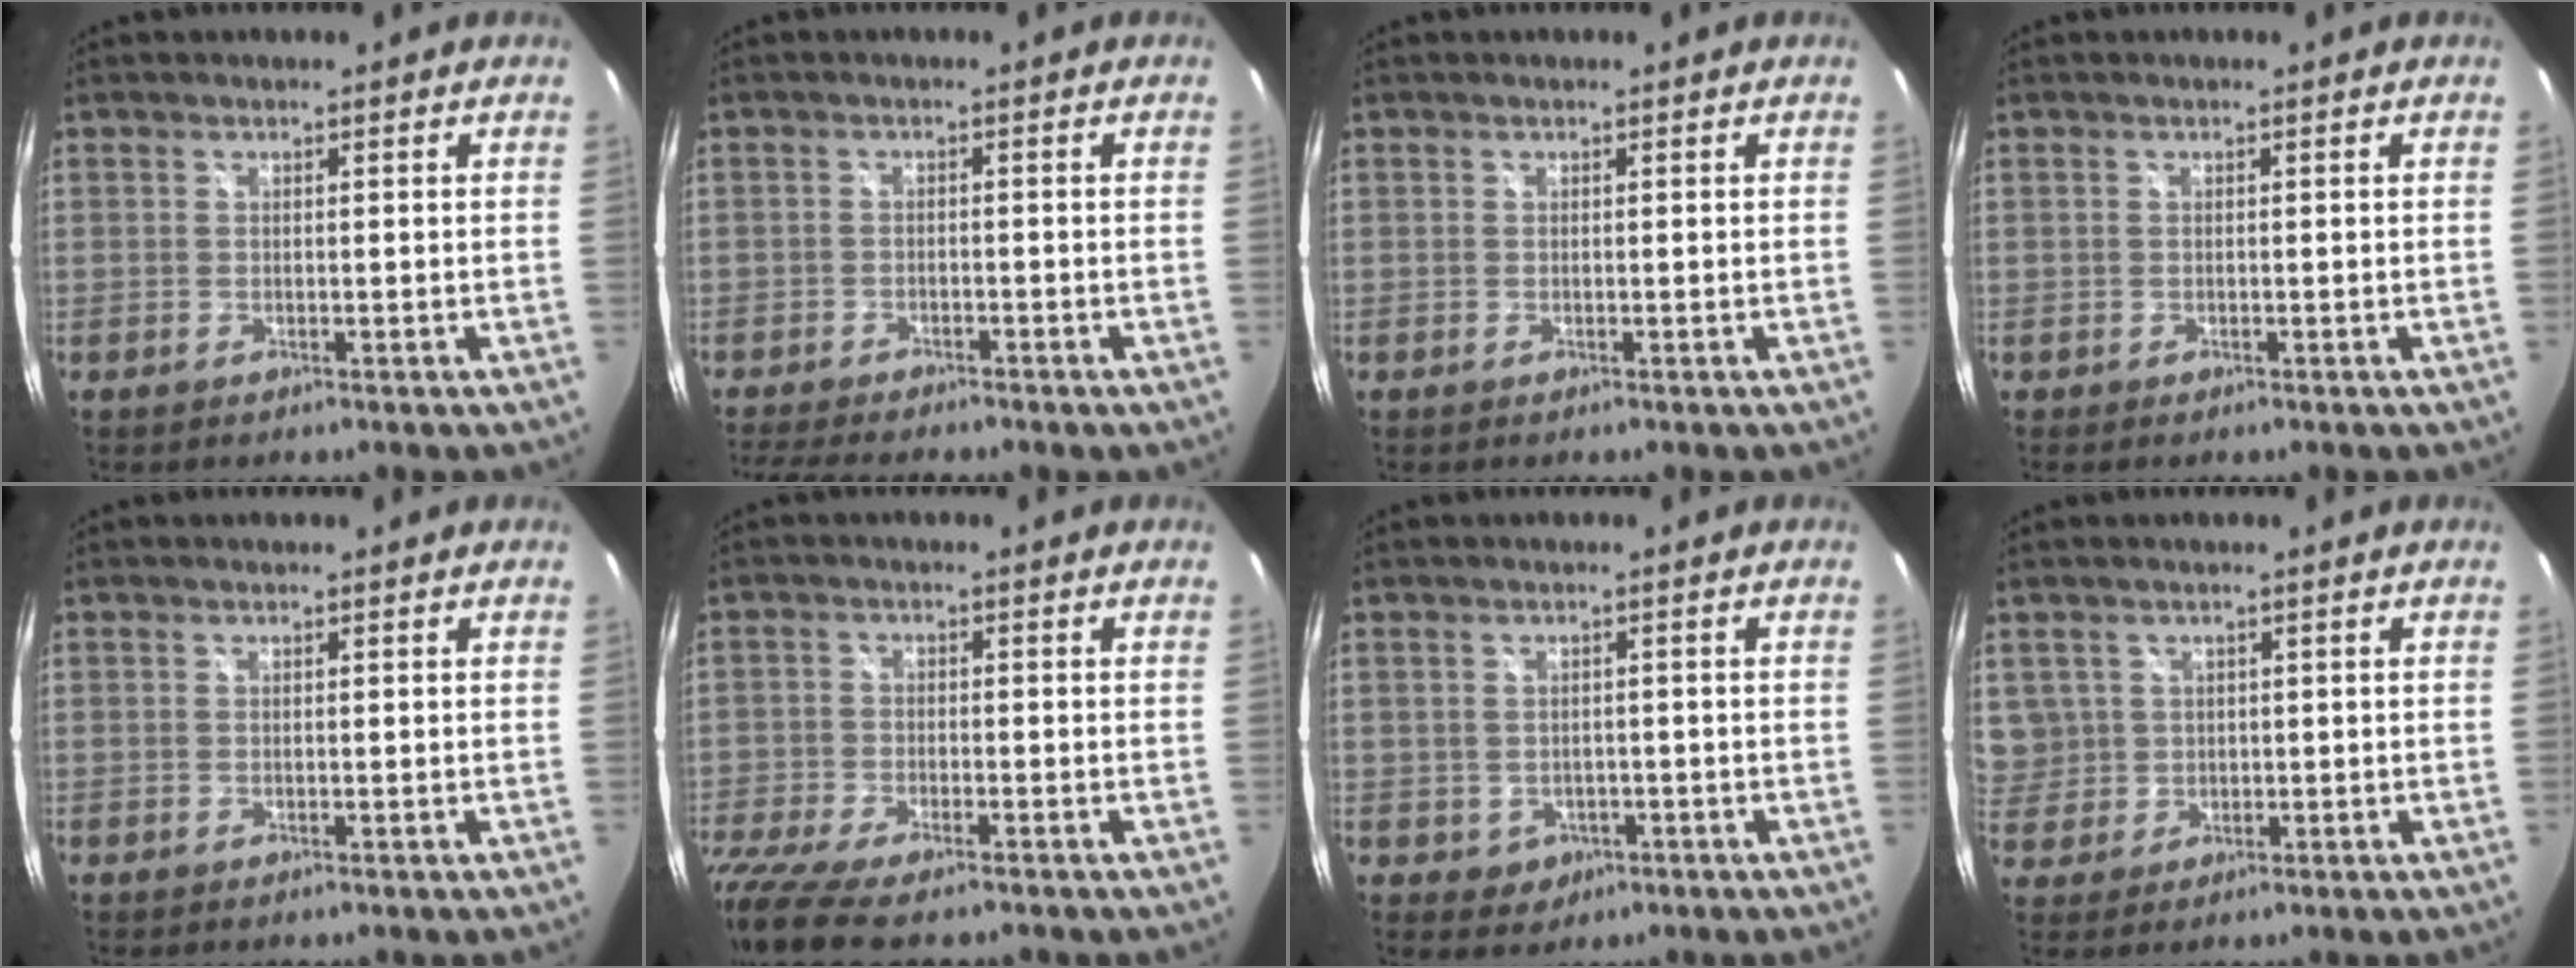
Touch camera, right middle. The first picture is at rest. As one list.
[{"total": 7.7, "force": [-6.9, 1.3, 3.2], "torque": [-0.081, -0.019, -0.112]}, {"total": 0.0}, {"total": 0.0}, {"total": 0.0}, {"total": 12.8, "force": [-10.2, 3.6, 6.9], "torque": [-0.180, -0.053, -0.188]}, {"total": 3.4, "force": [-0.8, 3.1, 0.9], "torque": [-0.026, 0.002, -0.001]}, {"total": 5.4, "force": [1.3, 5.1, 1.0], "torque": [-0.012, 0.008, 0.034]}]